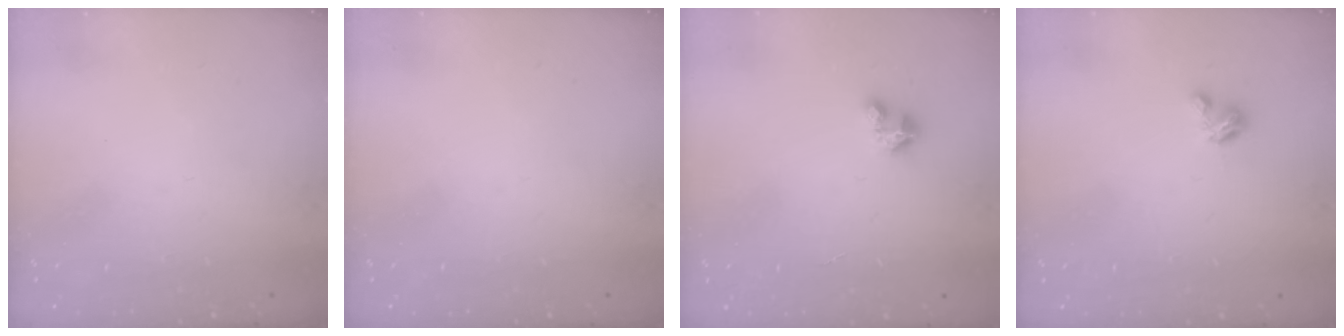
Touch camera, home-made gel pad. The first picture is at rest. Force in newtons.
{"total": 0.0}
{"total": 2.8, "press": 2.8, "slide": 0.2}
{"total": 2.9, "press": 2.9, "slide": 0.3}